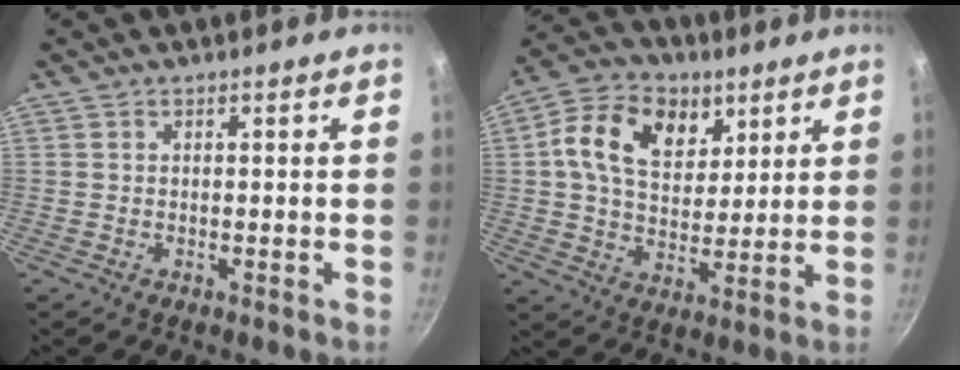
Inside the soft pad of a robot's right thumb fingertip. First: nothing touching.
{"total": 14.6, "force": [5.5, 10.4, 8.8], "torque": [-0.130, -0.013, 0.081]}